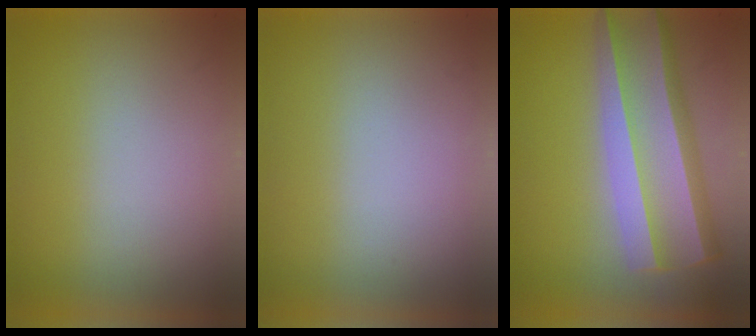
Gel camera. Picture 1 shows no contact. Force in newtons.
{"total": 0.0}
{"total": 6.2}